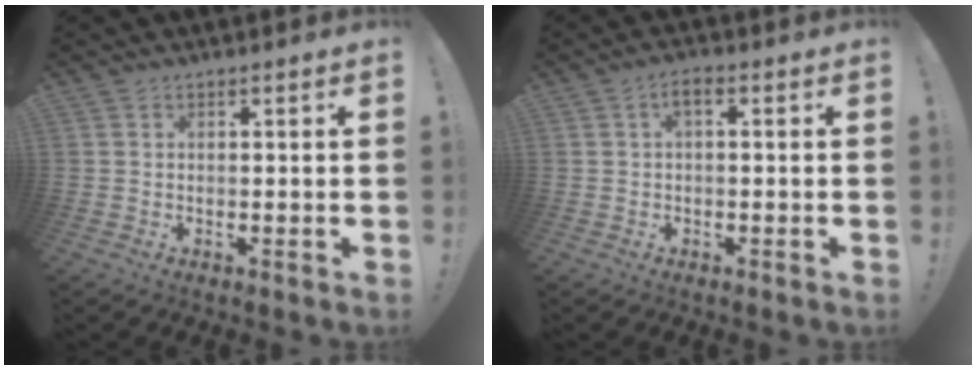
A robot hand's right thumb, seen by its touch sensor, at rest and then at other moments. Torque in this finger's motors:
{"motor_torque": [0.30, 0.91, 0.53, -0.36, -0.06]}